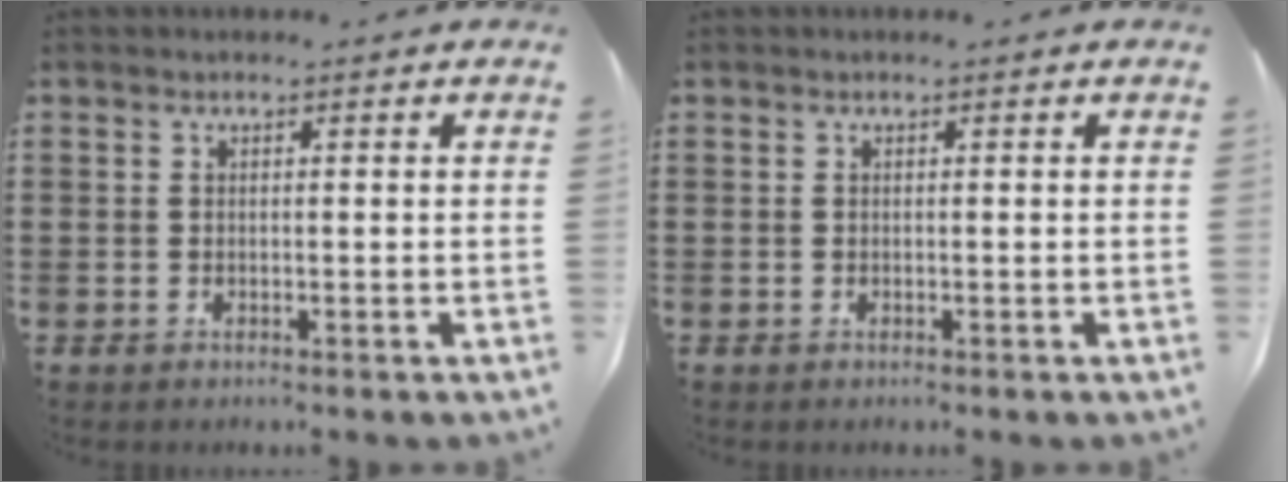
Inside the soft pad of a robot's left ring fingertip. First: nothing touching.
{"total": 0.0}